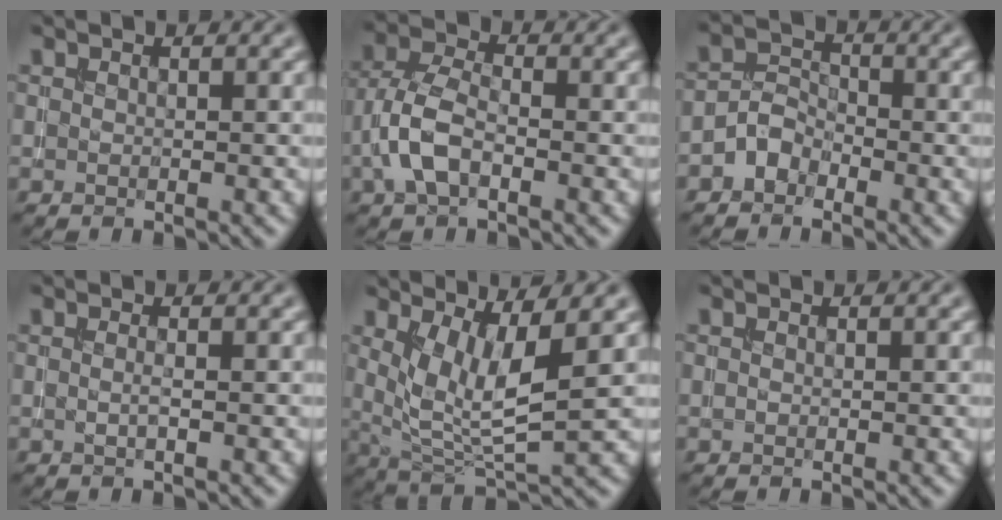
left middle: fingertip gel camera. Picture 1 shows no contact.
{"total": 4.4, "force": [-1.5, 2.3, 3.4], "torque": [-0.079, 0.008, -0.042]}
{"total": 2.3, "force": [-1.6, 1.5, 0.8], "torque": [-0.013, 0.013, -0.037]}
{"total": 0.9, "force": [-0.2, 0.2, 0.9], "torque": [-0.017, -0.005, -0.005]}
{"total": 6.0, "force": [1.7, 2.0, 5.4], "torque": [-0.111, -0.021, 0.040]}
{"total": 0.0}